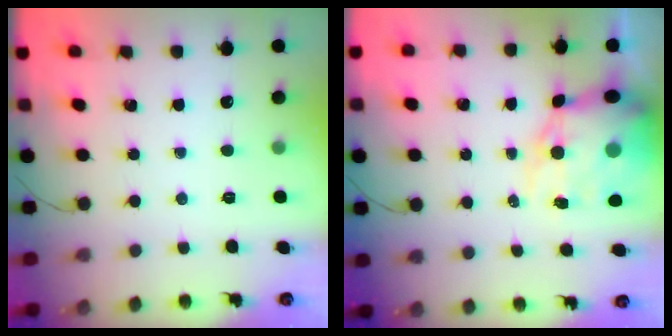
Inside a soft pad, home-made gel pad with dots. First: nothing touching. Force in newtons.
{"total": 15.4, "press": 14.9, "slide": 3.9}